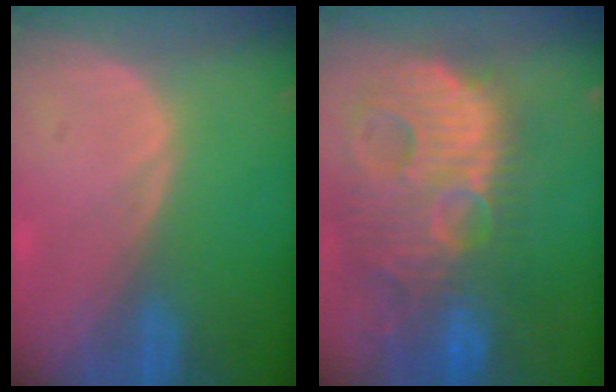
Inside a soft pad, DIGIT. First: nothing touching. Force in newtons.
{"total": 14.8, "press": 12.8, "slide": 7.4}